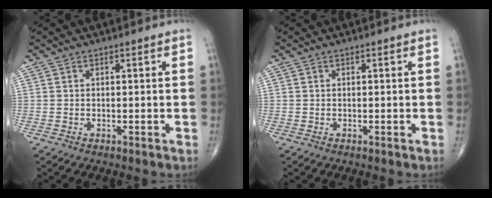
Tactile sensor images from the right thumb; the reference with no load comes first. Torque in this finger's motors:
{"motor_torque": [0.03, 0.03, 0.00, 0.00, 0.01]}